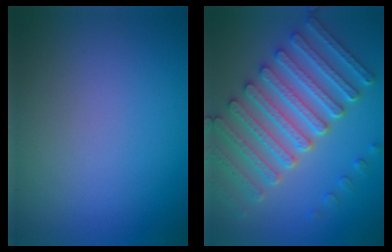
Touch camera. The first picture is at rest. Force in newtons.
{"total": 7.7, "press": 6.5, "slide": 4.0}